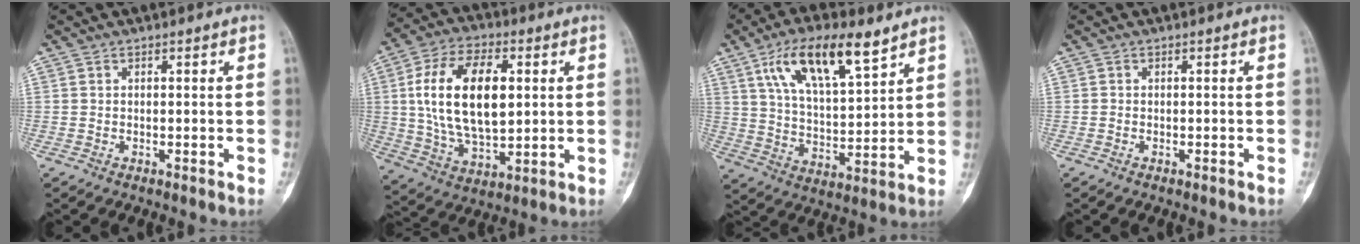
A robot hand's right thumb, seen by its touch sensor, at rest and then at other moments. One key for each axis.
{"total": 19.2, "fx": 2.9, "fy": 10.4, "fz": 15.9, "tx": -0.274, "ty": -0.001, "tz": 0.055}
{"total": 16.1, "fx": 9.0, "fy": 5.8, "fz": 12.1, "tx": -0.186, "ty": -0.029, "tz": 0.165}
{"total": 0.0}